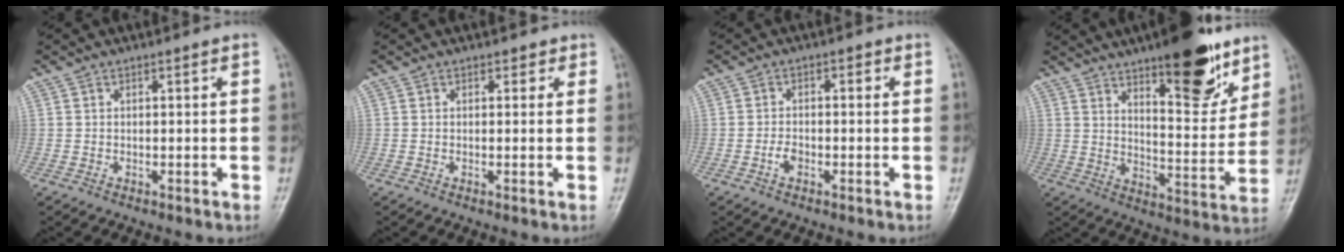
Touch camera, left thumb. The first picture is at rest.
{"total": 1.2, "force": [0.7, 0.9, 0.3], "torque": [0.010, -0.002, 0.003]}
{"total": 2.7, "force": [-1.0, 1.8, 1.8], "torque": [-0.021, 0.011, -0.023]}
{"total": 17.2, "force": [11.0, 5.6, 12.0], "torque": [-0.130, -0.068, 0.168]}